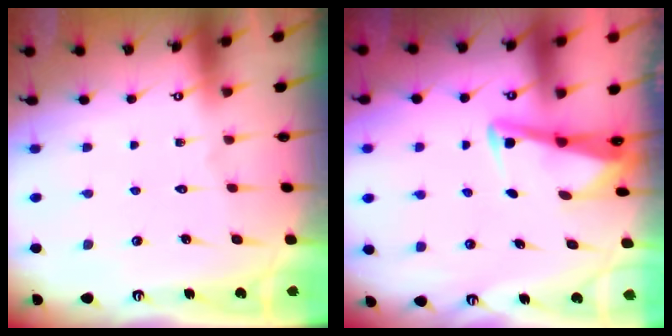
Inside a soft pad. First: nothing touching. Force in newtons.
{"total": 3.1, "press": 3.1, "slide": 0.4}